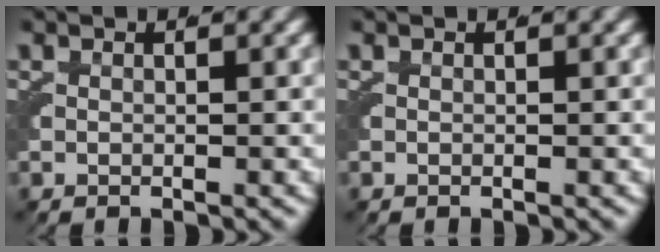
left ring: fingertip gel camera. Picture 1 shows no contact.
{"total": 0.0}